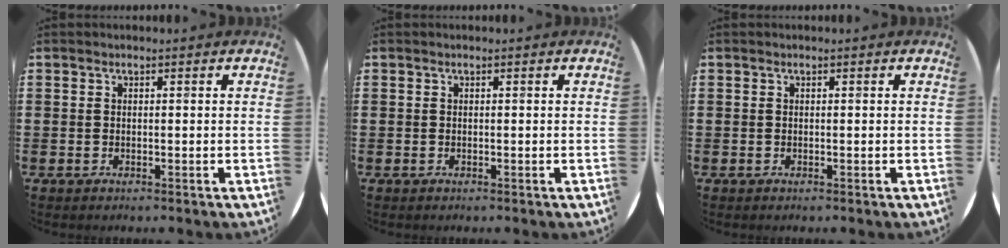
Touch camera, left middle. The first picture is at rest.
{"total": 0.0}
{"total": 0.0}